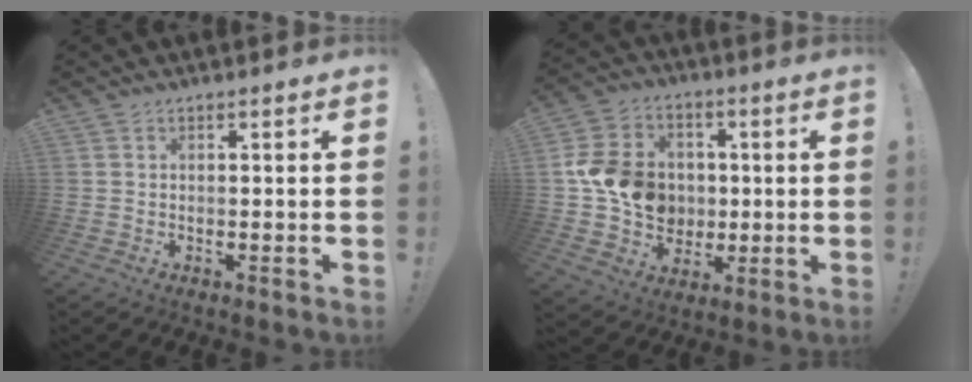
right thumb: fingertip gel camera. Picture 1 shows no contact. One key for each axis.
{"total": 15.3, "fx": -0.5, "fy": 13.2, "fz": 7.7, "tx": -0.139, "ty": 0.011, "tz": 0.000}